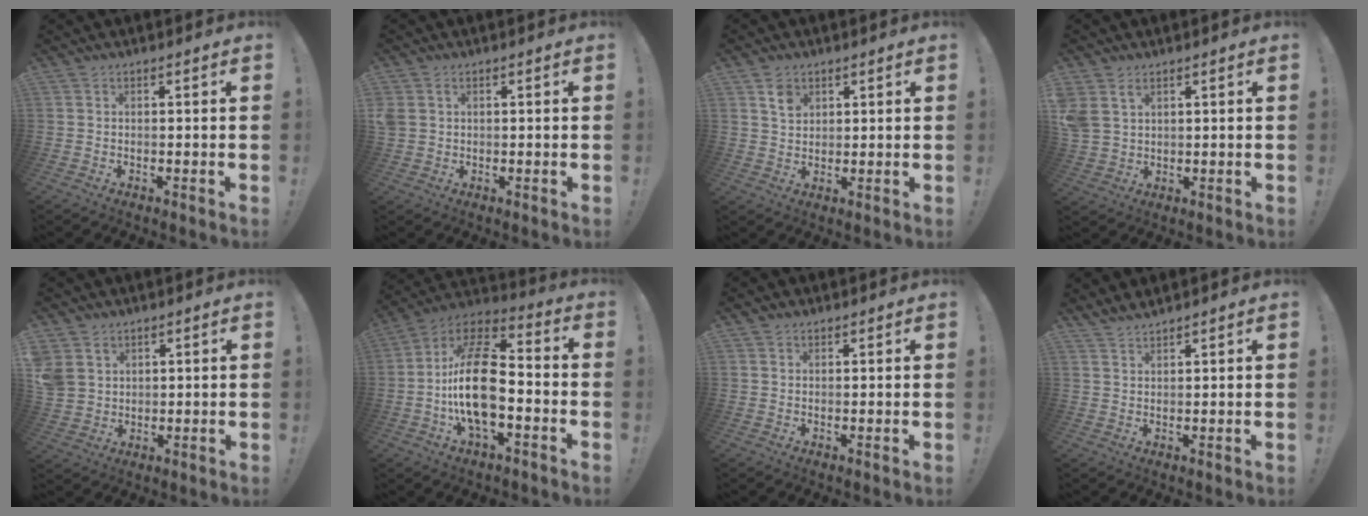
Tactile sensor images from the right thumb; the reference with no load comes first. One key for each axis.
{"total": 2.8, "fx": 0.9, "fy": 2.3, "fz": 1.3, "tx": -0.036, "ty": 0.002, "tz": 0.019}
{"total": 4.9, "fx": 2.9, "fy": 3.4, "fz": 1.8, "tx": -0.013, "ty": -0.014, "tz": 0.051}
{"total": 4.6, "fx": 2.5, "fy": 3.2, "fz": 2.2, "tx": -0.034, "ty": -0.008, "tz": 0.051}
{"total": 5.9, "fx": 2.7, "fy": 4.9, "fz": 1.8, "tx": -0.041, "ty": -0.010, "tz": 0.058}
{"total": 20.2, "fx": -4.0, "fy": 10.1, "fz": 17.1, "tx": -0.330, "ty": 0.030, "tz": -0.064}
{"total": 1.0, "fx": 0.8, "fy": 0.6, "fz": 0.1, "tx": 0.004, "ty": -0.003, "tz": 0.016}
{"total": 2.5, "fx": 2.5, "fy": 0.1, "fz": 0.3, "tx": -0.004, "ty": -0.019, "tz": 0.046}